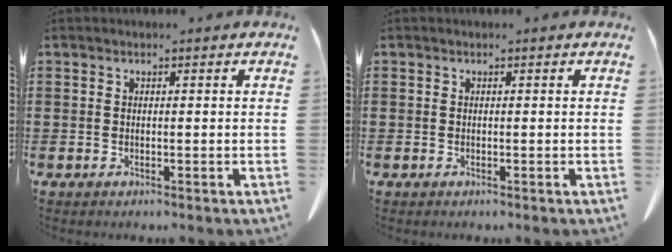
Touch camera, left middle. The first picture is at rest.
{"total": 0.0}